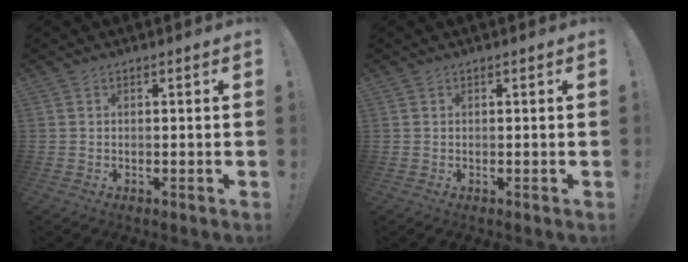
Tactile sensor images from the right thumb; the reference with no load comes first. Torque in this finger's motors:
{"motor_torque": [-0.01, 0.18, 0.05, 0.09, 0.06]}